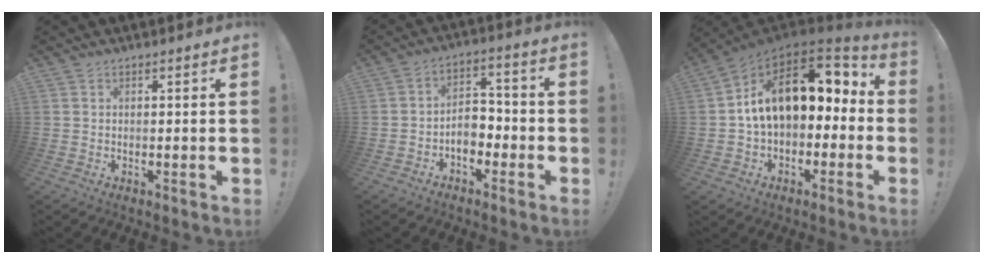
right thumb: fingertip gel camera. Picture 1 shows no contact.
{"total": 7.4, "force": [-2.9, 5.2, 4.4], "torque": [-0.063, 0.017, -0.050]}
{"total": 18.5, "force": [4.6, 10.9, 14.2], "torque": [-0.212, 0.001, 0.089]}